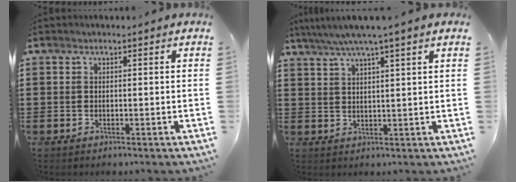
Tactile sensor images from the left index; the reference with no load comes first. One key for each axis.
{"total": 4.0, "fx": 2.9, "fy": -0.5, "fz": 2.7, "tx": -0.060, "ty": -0.007, "tz": 0.050}